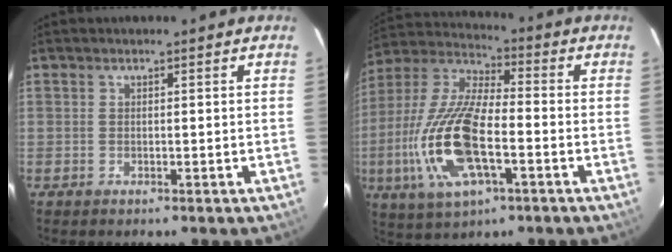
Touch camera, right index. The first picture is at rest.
{"total": 19.1, "force": [-5.3, 7.0, 16.9], "torque": [-0.365, -0.014, -0.103]}